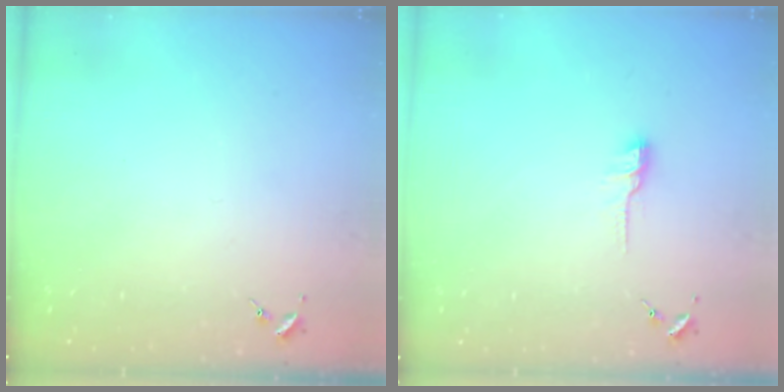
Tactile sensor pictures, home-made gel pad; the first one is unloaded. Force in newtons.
{"total": 7.6, "press": 7.6, "slide": 0.5}